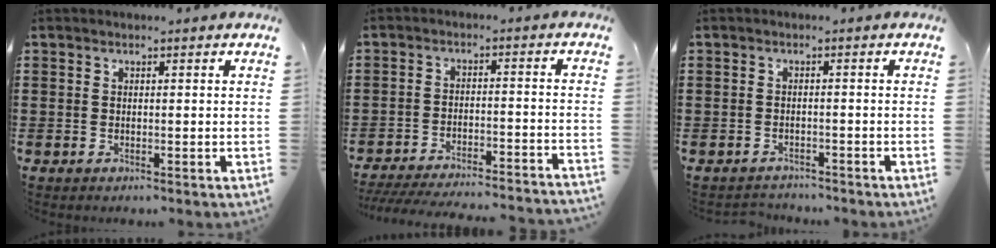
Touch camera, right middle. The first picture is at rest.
{"total": 4.9, "force": [-4.8, -0.1, 1.2], "torque": [-0.025, -0.007, -0.097]}
{"total": 1.8, "force": [-1.7, 0.5, -0.3], "torque": [0.001, 0.002, -0.040]}